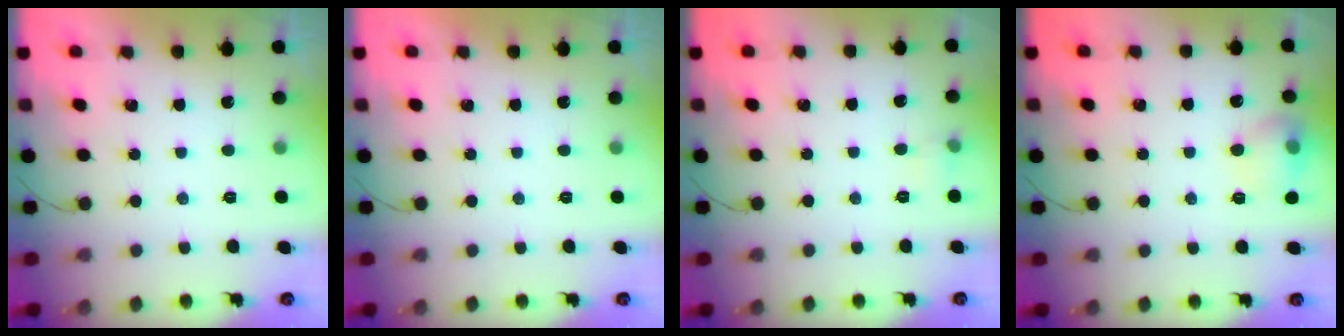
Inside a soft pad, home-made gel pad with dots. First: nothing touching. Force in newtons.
{"total": 0.0}
{"total": 3.5, "press": 3.2, "slide": 1.4}
{"total": 10.1, "press": 10.0, "slide": 1.4}